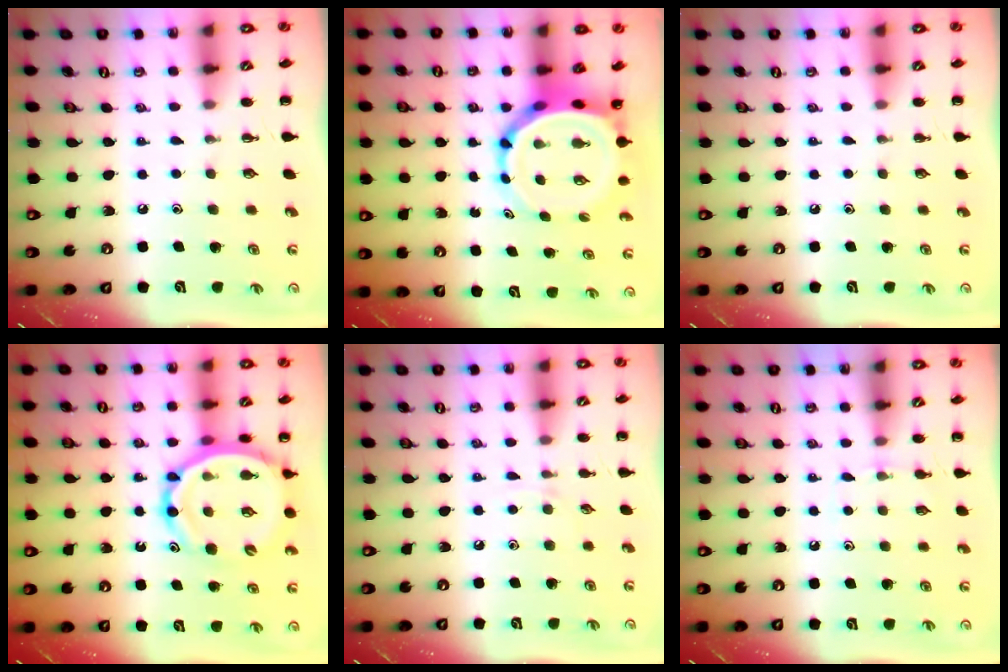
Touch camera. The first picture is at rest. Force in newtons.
{"total": 6.6, "press": 6.3, "slide": 2.2}
{"total": 0.0}
{"total": 14.7, "press": 14.1, "slide": 4.2}
{"total": 2.5, "press": 2.3, "slide": 0.9}
{"total": 4.5, "press": 4.3, "slide": 1.4}